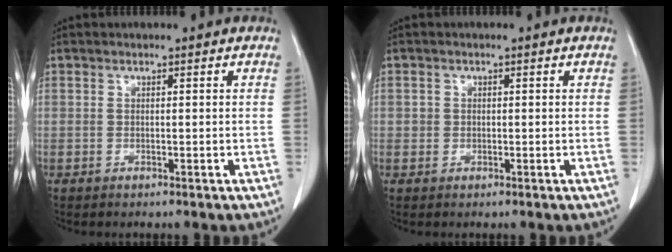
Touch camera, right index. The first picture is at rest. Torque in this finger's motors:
{"motor_torque": [0.04, -0.05, 0.02, 0.02]}